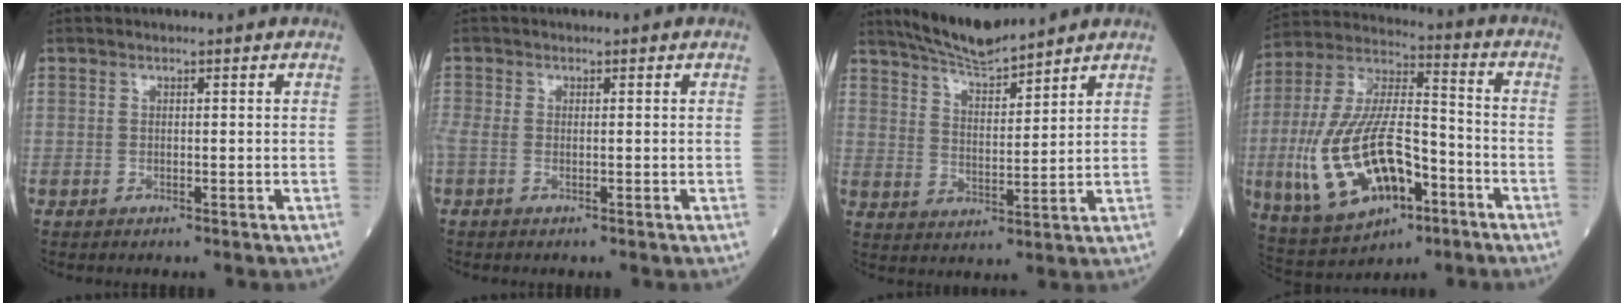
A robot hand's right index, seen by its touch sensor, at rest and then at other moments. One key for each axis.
{"total": 2.1, "fx": -0.4, "fy": 1.0, "fz": 1.8, "tx": -0.058, "ty": 0.010, "tz": -0.006}
{"total": 8.6, "fx": 8.0, "fy": 0.3, "fz": 3.0, "tx": -0.063, "ty": 0.000, "tz": 0.151}
{"total": 20.3, "fx": -6.4, "fy": 8.9, "fz": 17.0, "tx": -0.355, "ty": 0.003, "tz": -0.103}